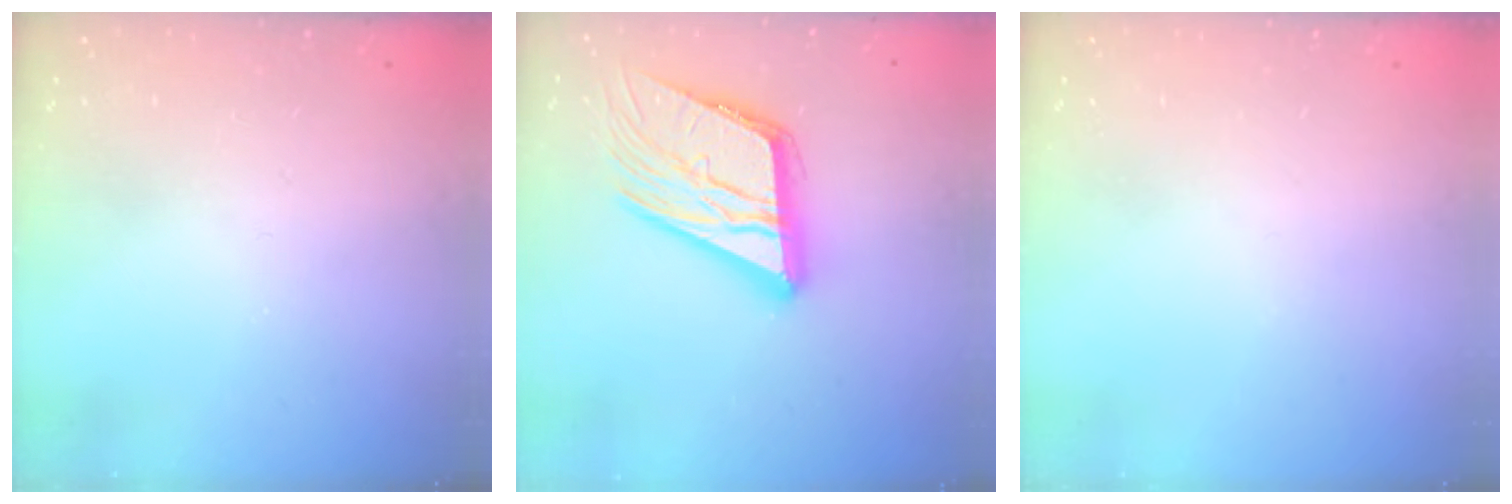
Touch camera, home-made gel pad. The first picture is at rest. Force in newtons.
{"total": 19.1, "press": 18.9, "slide": 2.6}
{"total": 0.0}